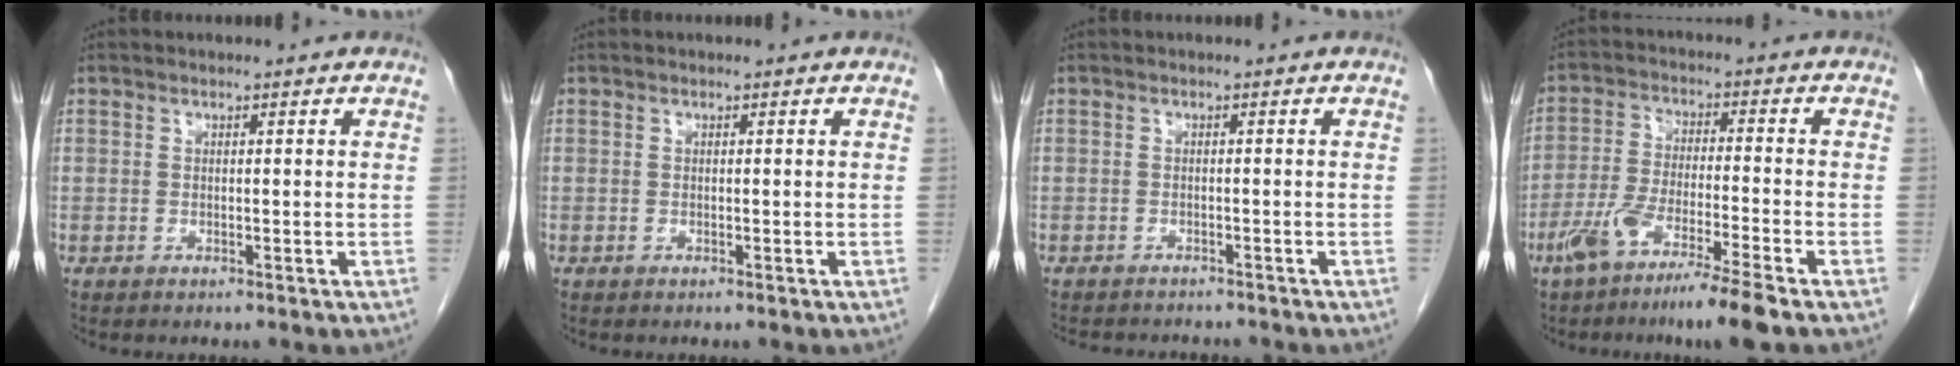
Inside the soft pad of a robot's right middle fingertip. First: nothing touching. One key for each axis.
{"total": 0.0}
{"total": 6.3, "fx": -5.9, "fy": 1.6, "fz": 1.6, "tx": -0.018, "ty": -0.002, "tz": -0.078}
{"total": 9.6, "fx": -6.5, "fy": -0.3, "fz": 7.1, "tx": -0.139, "ty": -0.024, "tz": -0.122}